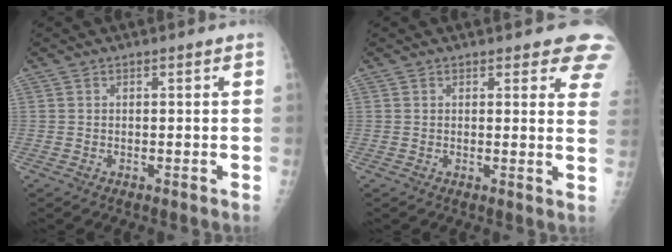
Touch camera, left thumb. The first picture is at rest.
{"total": 7.5, "force": [6.2, 2.7, 3.2], "torque": [0.006, -0.027, 0.048]}